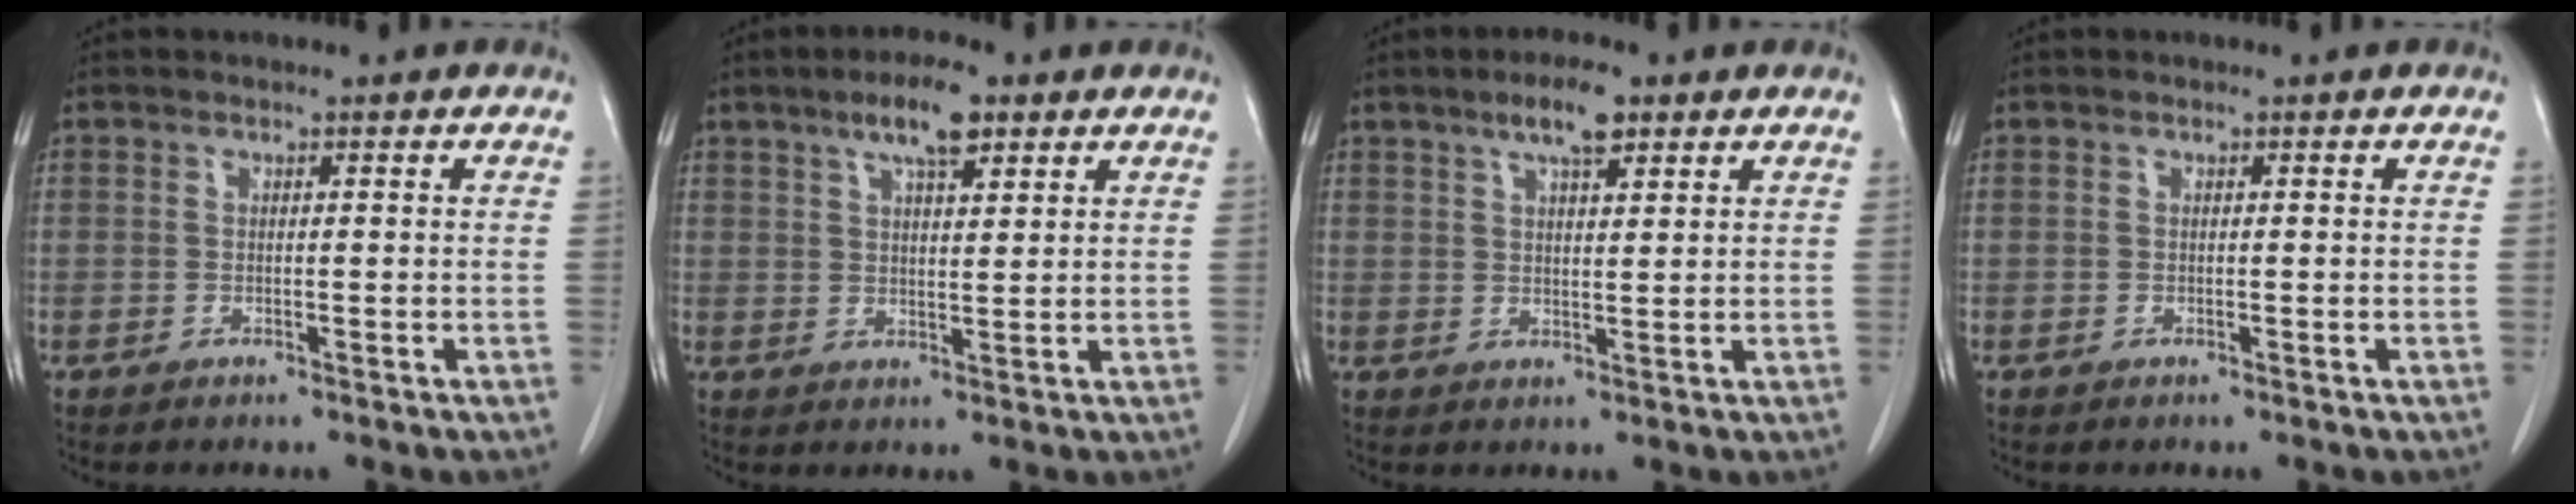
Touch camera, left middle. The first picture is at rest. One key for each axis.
{"total": 6.6, "fx": 4.1, "fy": 1.5, "fz": 4.9, "tx": -0.090, "ty": 0.008, "tz": 0.068}
{"total": 5.4, "fx": 3.5, "fy": 1.2, "fz": 4.0, "tx": -0.074, "ty": 0.006, "tz": 0.057}
{"total": 0.0}